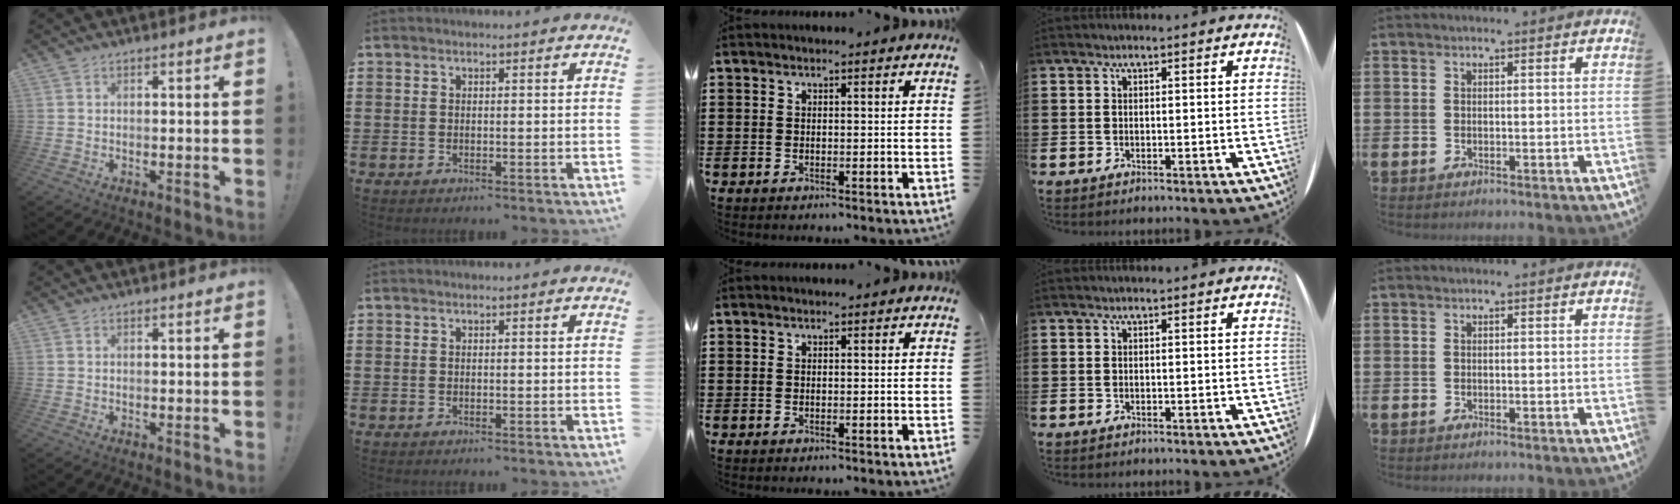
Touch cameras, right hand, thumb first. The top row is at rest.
{}